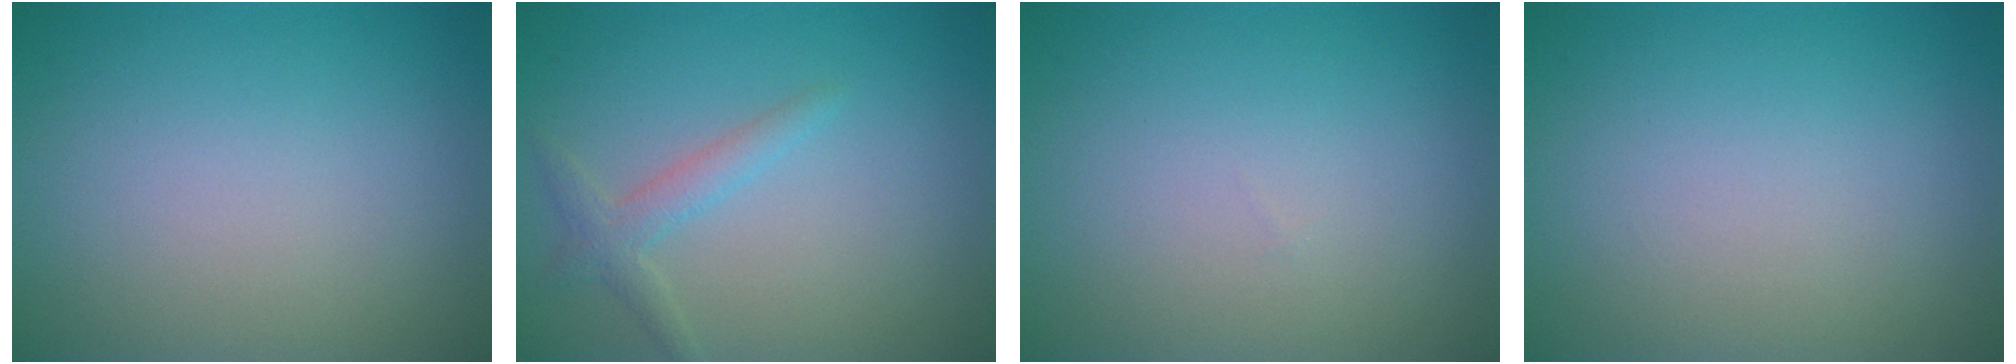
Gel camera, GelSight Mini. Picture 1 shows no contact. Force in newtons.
{"total": 1.9, "press": 1.9, "slide": 0.1}
{"total": 0.0}
{"total": 0.0}